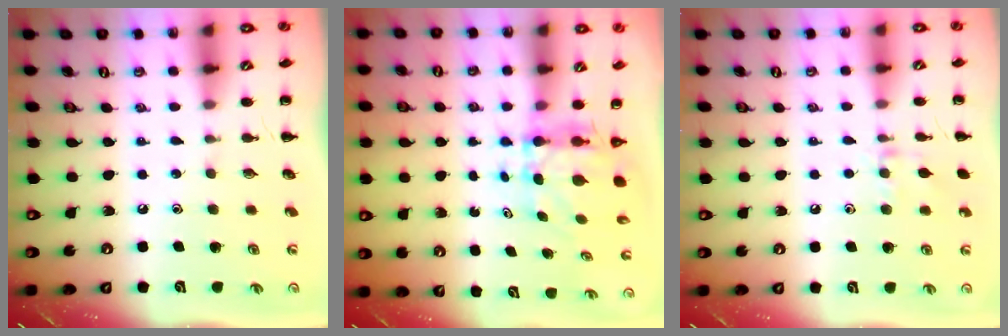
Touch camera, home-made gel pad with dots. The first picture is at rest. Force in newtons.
{"total": 5.3, "press": 5.1, "slide": 1.5}
{"total": 7.3, "press": 7.2, "slide": 1.4}